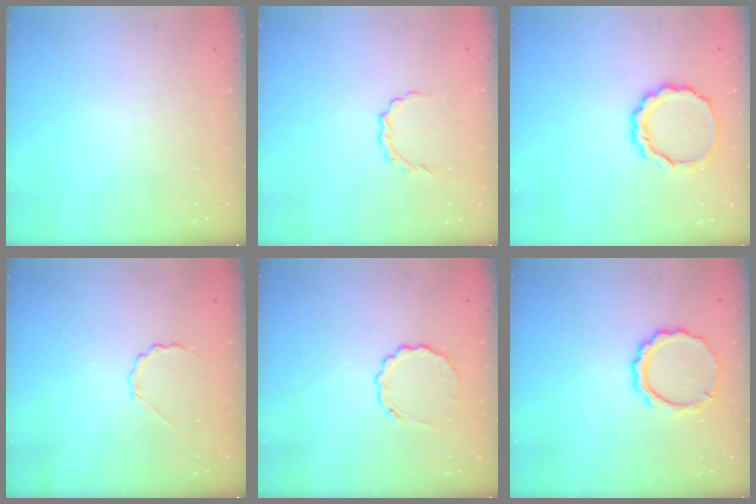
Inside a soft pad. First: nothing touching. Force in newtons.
{"total": 3.5, "press": 3.3, "slide": 1.1}
{"total": 9.6, "press": 9.5, "slide": 1.7}
{"total": 4.0, "press": 3.8, "slide": 1.1}
{"total": 5.3, "press": 5.1, "slide": 1.5}
{"total": 9.1, "press": 9.1, "slide": 0.8}